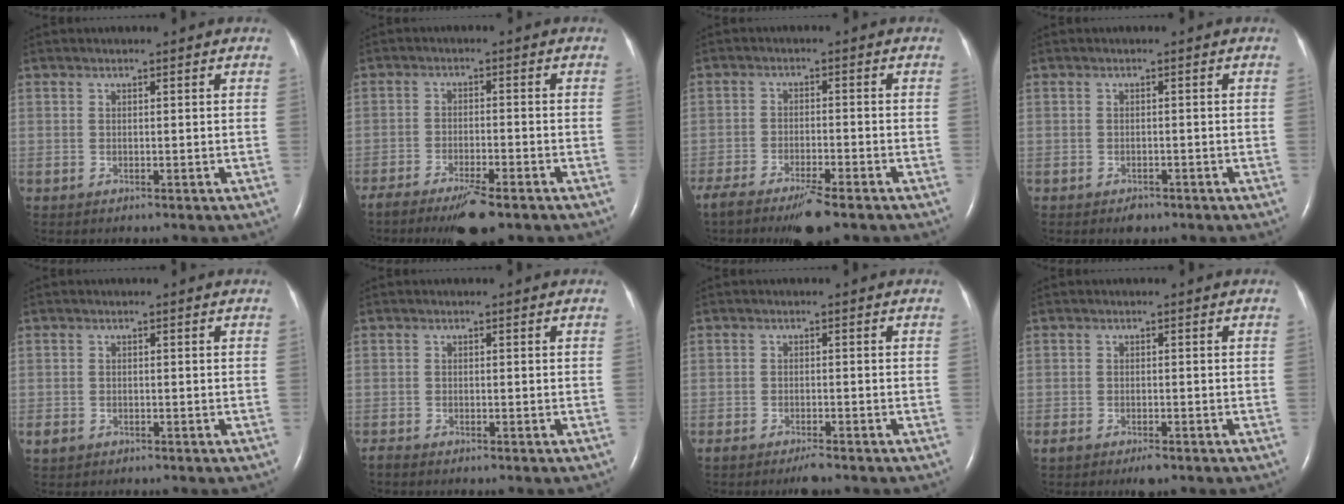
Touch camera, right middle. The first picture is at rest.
{"total": 7.9, "force": [-5.8, 1.2, 5.1], "torque": [-0.082, -0.017, -0.088]}
{"total": 9.3, "force": [-7.1, 1.2, 5.9], "torque": [-0.097, -0.021, -0.114]}
{"total": 1.7, "force": [-1.3, 0.9, 0.7], "torque": [-0.015, 0.000, -0.013]}
{"total": 1.5, "force": [-0.9, 1.1, 0.6], "torque": [-0.016, 0.001, -0.010]}
{"total": 0.7, "force": [-0.7, 0.1, 0.2], "torque": [-0.010, -0.002, -0.015]}
{"total": 2.7, "force": [-2.2, 0.4, 1.5], "torque": [-0.027, -0.006, -0.033]}
{"total": 3.1, "force": [-2.2, 1.0, 1.9], "torque": [-0.036, -0.007, -0.031]}